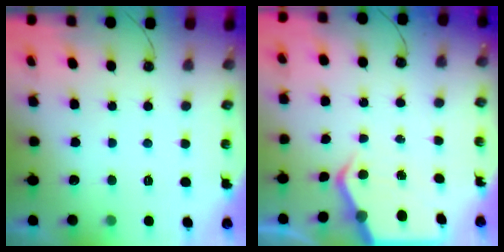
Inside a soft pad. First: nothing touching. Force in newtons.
{"total": 4.8, "press": 4.8, "slide": 0.7}